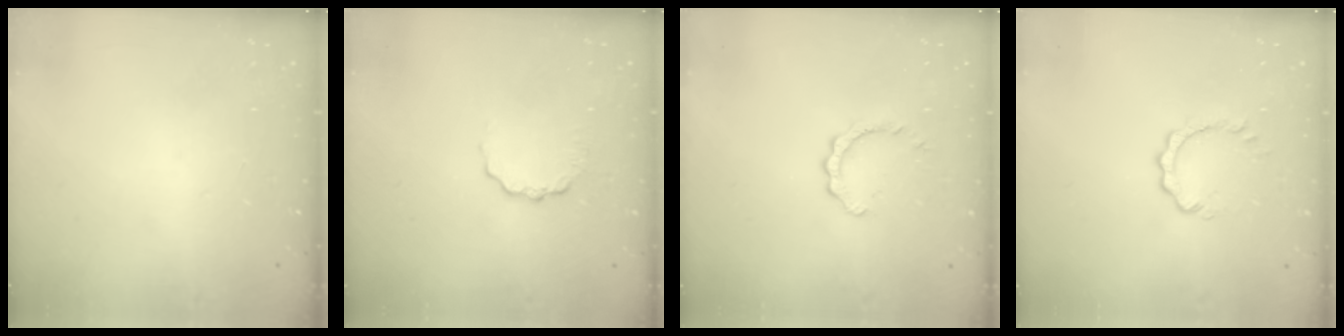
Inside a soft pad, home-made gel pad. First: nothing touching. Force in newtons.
{"total": 2.7, "press": 2.7, "slide": 0.3}
{"total": 2.6, "press": 2.6, "slide": 0.2}
{"total": 2.8, "press": 2.8, "slide": 0.3}